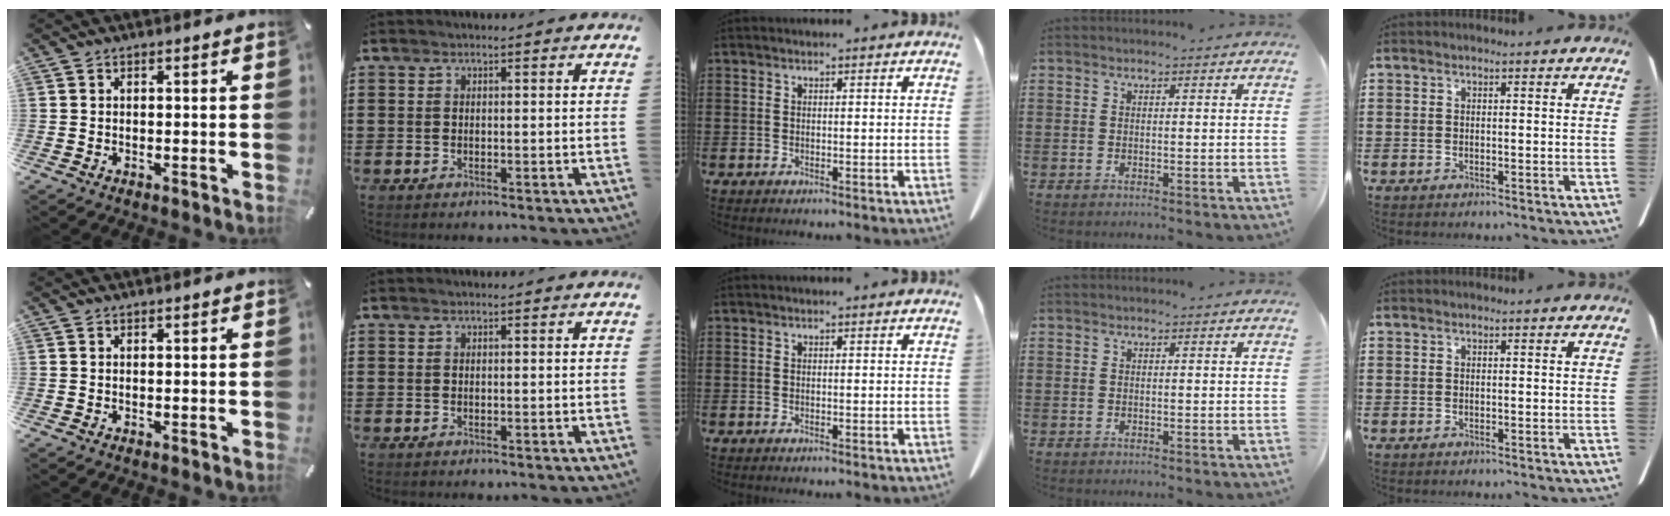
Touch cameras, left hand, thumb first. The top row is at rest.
{}